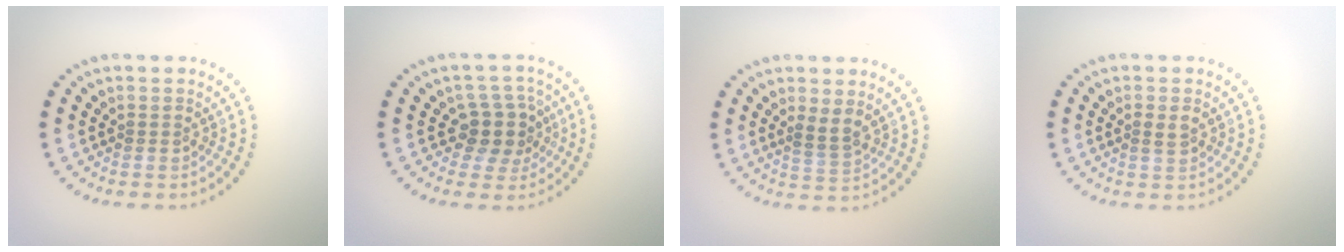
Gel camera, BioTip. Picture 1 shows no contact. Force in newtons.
{"total": 3.4, "press": 2.8, "slide": 1.9}
{"total": 1.8, "press": 1.5, "slide": 0.9}
{"total": 1.2, "press": 1.1, "slide": 0.2}